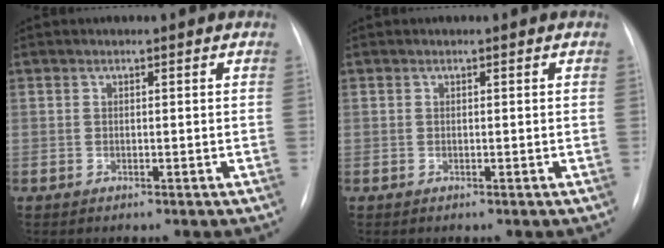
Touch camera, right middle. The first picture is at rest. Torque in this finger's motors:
{"motor_torque": [0.00, 0.00, 0.03, 0.01]}